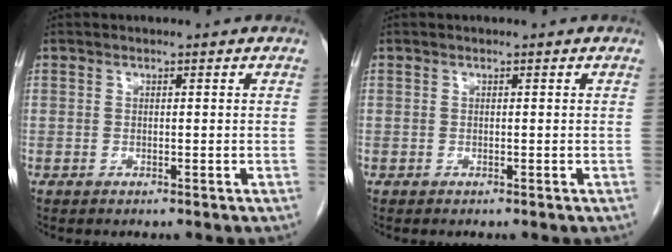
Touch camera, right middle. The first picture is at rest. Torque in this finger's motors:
{"motor_torque": [0.24, -0.10, 0.06, 0.01]}